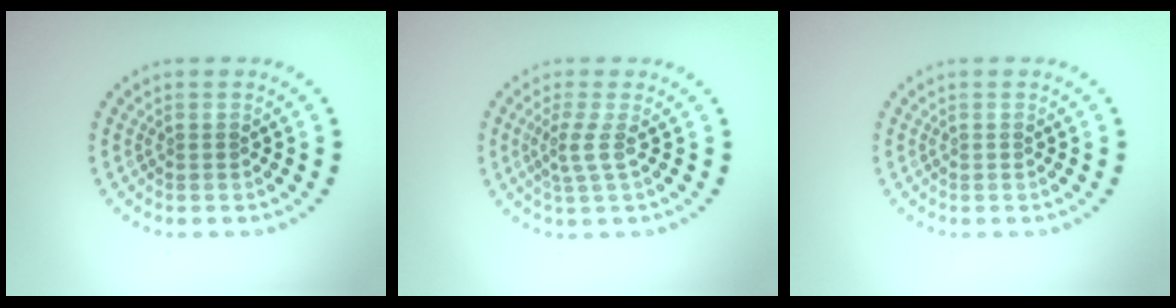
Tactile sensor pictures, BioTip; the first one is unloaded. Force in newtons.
{"total": 1.9, "press": 1.4, "slide": 1.3}
{"total": 0.0}